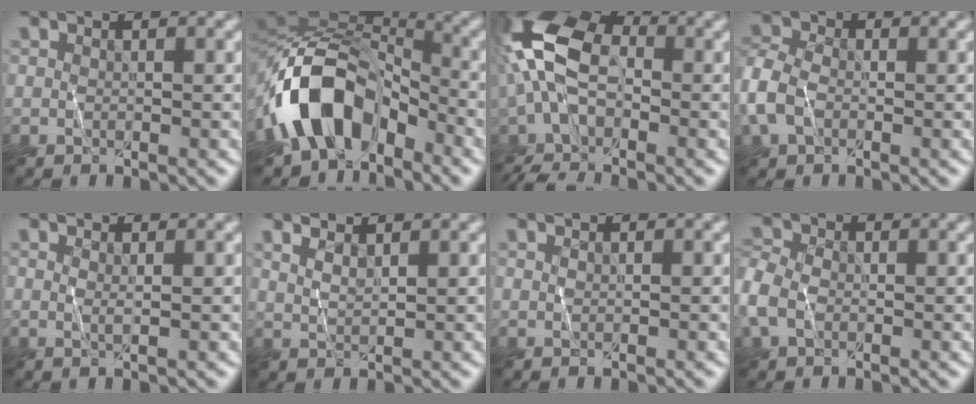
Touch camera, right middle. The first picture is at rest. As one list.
[{"total": 11.3, "force": [-5.2, 7.0, 7.1], "torque": [-0.119, 0.016, -0.100]}, {"total": 10.7, "force": [-2.4, 6.2, 8.5], "torque": [-0.203, 0.018, -0.067]}, {"total": 3.5, "force": [-1.1, 2.6, 2.1], "torque": [-0.054, 0.012, -0.035]}, {"total": 0.9, "force": [0.5, 0.2, 0.7], "torque": [-0.011, 0.001, 0.003]}, {"total": 2.4, "force": [2.1, 0.7, 1.0], "torque": [-0.005, 0.005, 0.026]}, {"total": 0.7, "force": [0.6, 0.2, 0.3], "torque": [-0.004, 0.000, 0.006]}, {"total": 3.3, "force": [-0.8, 2.5, 2.0], "torque": [-0.052, 0.010, -0.029]}]